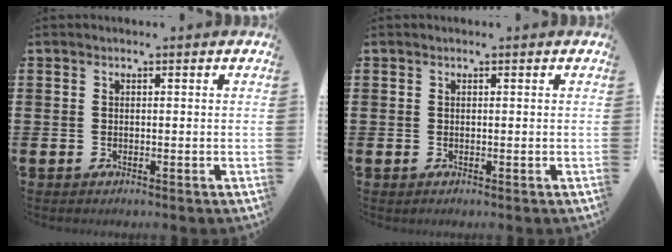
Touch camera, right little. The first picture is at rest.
{"total": 0.0}